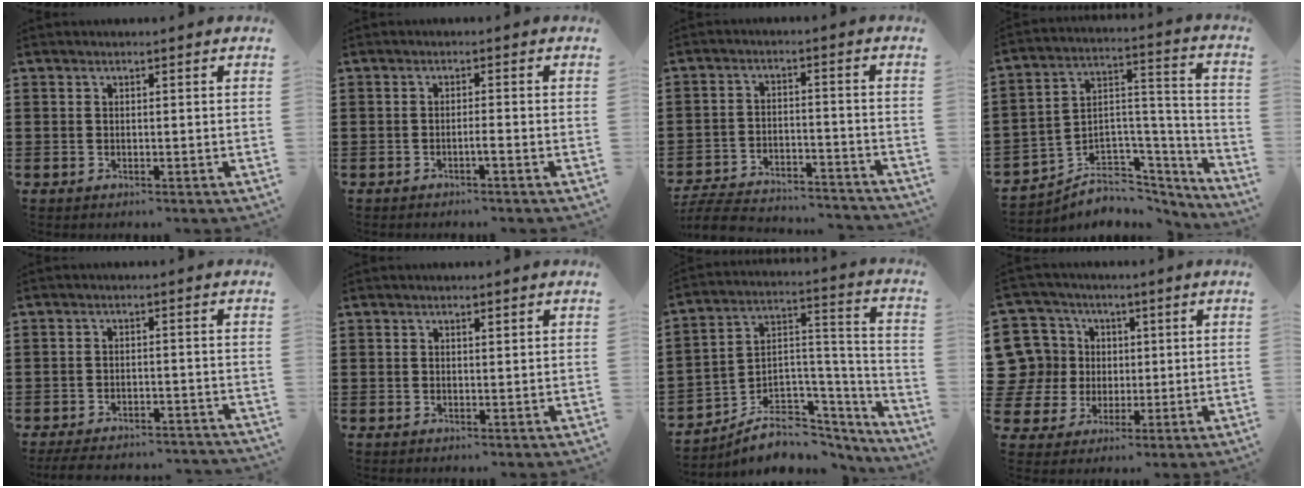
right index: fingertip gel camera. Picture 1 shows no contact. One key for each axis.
{"total": 1.3, "fx": -0.8, "fy": -0.2, "fz": 1.1, "tx": -0.018, "ty": -0.005, "tz": -0.013}
{"total": 6.4, "fx": -6.2, "fy": 0.8, "fz": 1.5, "tx": -0.037, "ty": 0.005, "tz": -0.123}
{"total": 4.4, "fx": -2.5, "fy": 3.6, "fz": 0.1, "tx": -0.016, "ty": -0.013, "tz": -0.045}
{"total": 3.5, "fx": -3.4, "fy": 0.2, "fz": 0.8, "tx": -0.021, "ty": -0.002, "tz": -0.071}
{"total": 0.7, "fx": 0.4, "fy": 0.2, "fz": 0.5, "tx": -0.012, "ty": 0.002, "tz": 0.007}
{"total": 7.2, "fx": -5.0, "fy": 4.7, "fz": 2.1, "tx": -0.043, "ty": 0.002, "tz": -0.085}
{"total": 10.3, "fx": 1.9, "fy": 9.8, "fz": 2.6, "tx": -0.110, "ty": 0.007, "tz": 0.043}